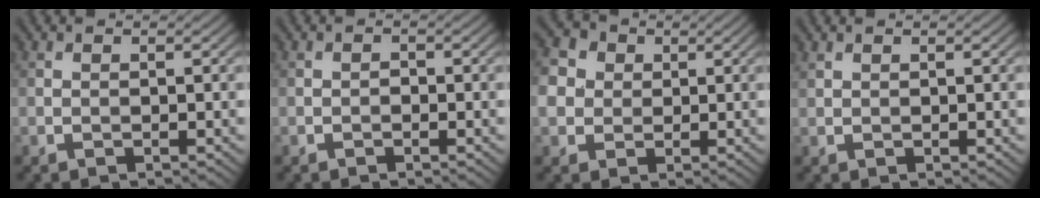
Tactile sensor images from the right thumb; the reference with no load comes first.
{"total": 0.7, "force": [-0.4, 0.4, 0.3], "torque": [-0.003, 0.002, -0.010]}
{"total": 5.3, "force": [0.6, 4.8, 2.3], "torque": [-0.087, 0.007, 0.012]}
{"total": 0.6, "force": [0.6, 0.0, 0.2], "torque": [-0.010, 0.004, 0.017]}